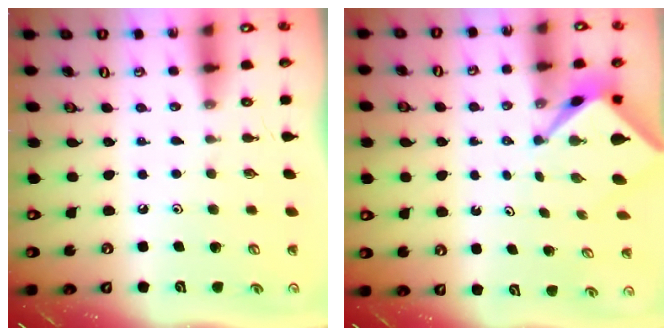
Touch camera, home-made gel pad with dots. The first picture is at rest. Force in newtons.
{"total": 2.6, "press": 2.6, "slide": 0.2}